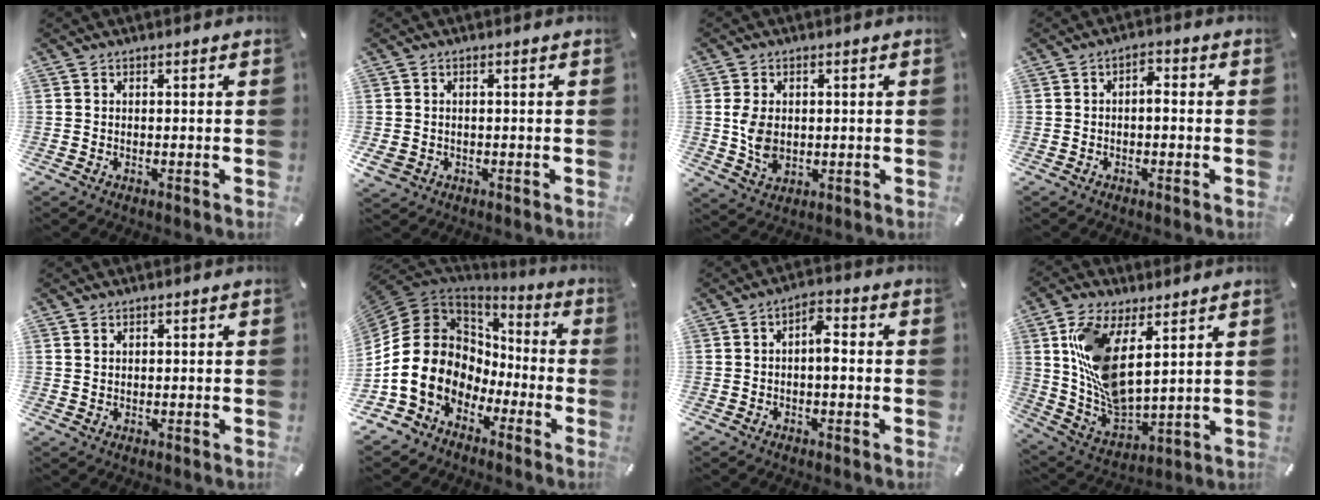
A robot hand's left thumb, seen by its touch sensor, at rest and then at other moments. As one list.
[{"total": 2.1, "force": [-0.5, 1.8, 1.0], "torque": [-0.028, 0.000, -0.012]}, {"total": 6.8, "force": [0.2, 5.1, 4.6], "torque": [-0.106, -0.003, 0.003]}, {"total": 2.8, "force": [-0.5, 1.6, 2.3], "torque": [-0.037, 0.007, -0.014]}, {"total": 1.1, "force": [0.5, 0.8, 0.6], "torque": [-0.013, 0.002, 0.009]}, {"total": 16.9, "force": [-3.9, 14.4, 7.9], "torque": [-0.185, 0.006, -0.062]}, {"total": 4.4, "force": [-0.5, 2.1, 3.8], "torque": [-0.063, 0.013, -0.013]}, {"total": 14.1, "force": [6.0, 6.8, 10.8], "torque": [-0.242, -0.036, 0.113]}]